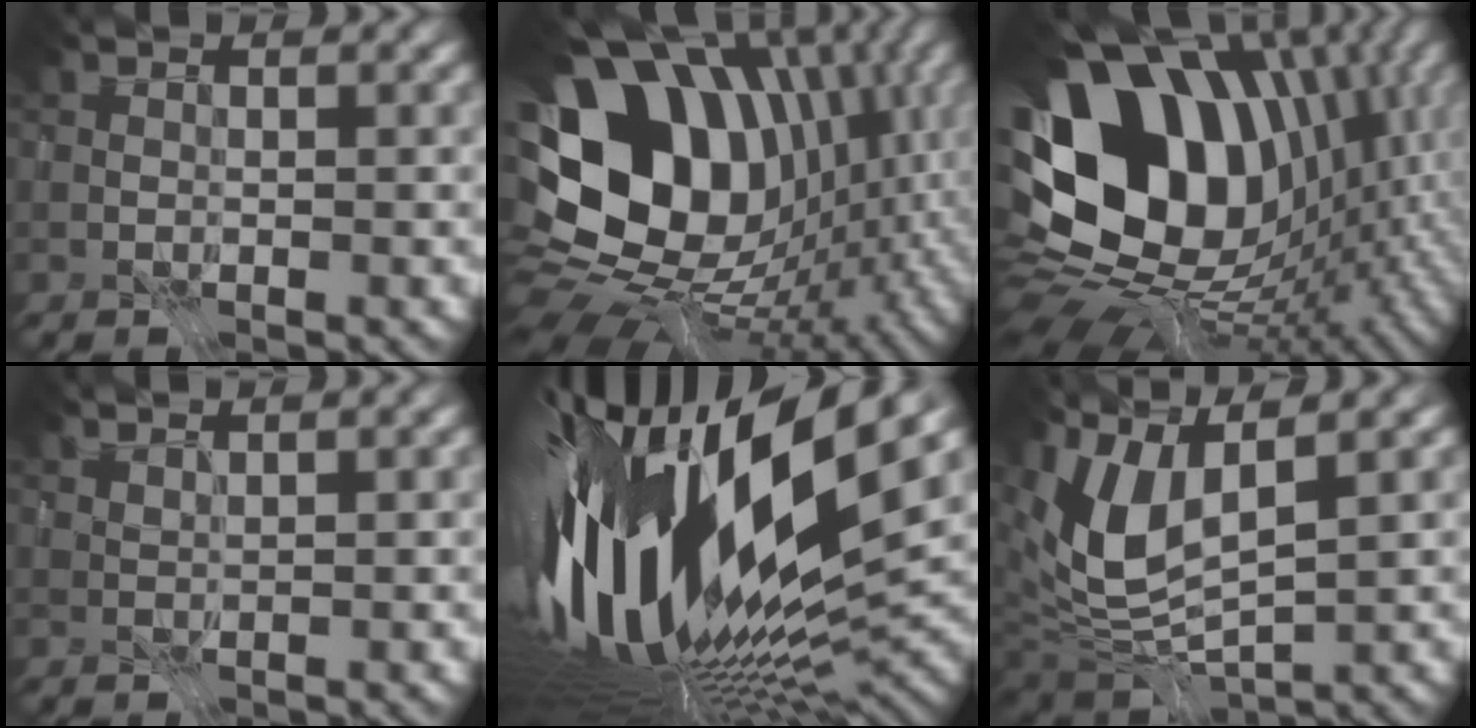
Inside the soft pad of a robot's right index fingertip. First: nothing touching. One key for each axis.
{"total": 17.4, "fx": 0.9, "fy": 13.7, "fz": 10.7, "tx": -0.174, "ty": 0.008, "tz": 0.031}
{"total": 19.0, "fx": 1.0, "fy": 14.0, "fz": 12.8, "tx": -0.236, "ty": 0.002, "tz": 0.033}
{"total": 1.1, "fx": 1.0, "fy": 0.0, "fz": 0.4, "tx": -0.006, "ty": -0.003, "tz": 0.019}
{"total": 19.2, "fx": 0.0, "fy": 6.2, "fz": 18.2, "tx": -0.334, "ty": -0.037, "tz": 0.000}
{"total": 8.7, "fx": 1.8, "fy": 3.9, "fz": 7.6, "tx": -0.179, "ty": -0.003, "tz": 0.030}